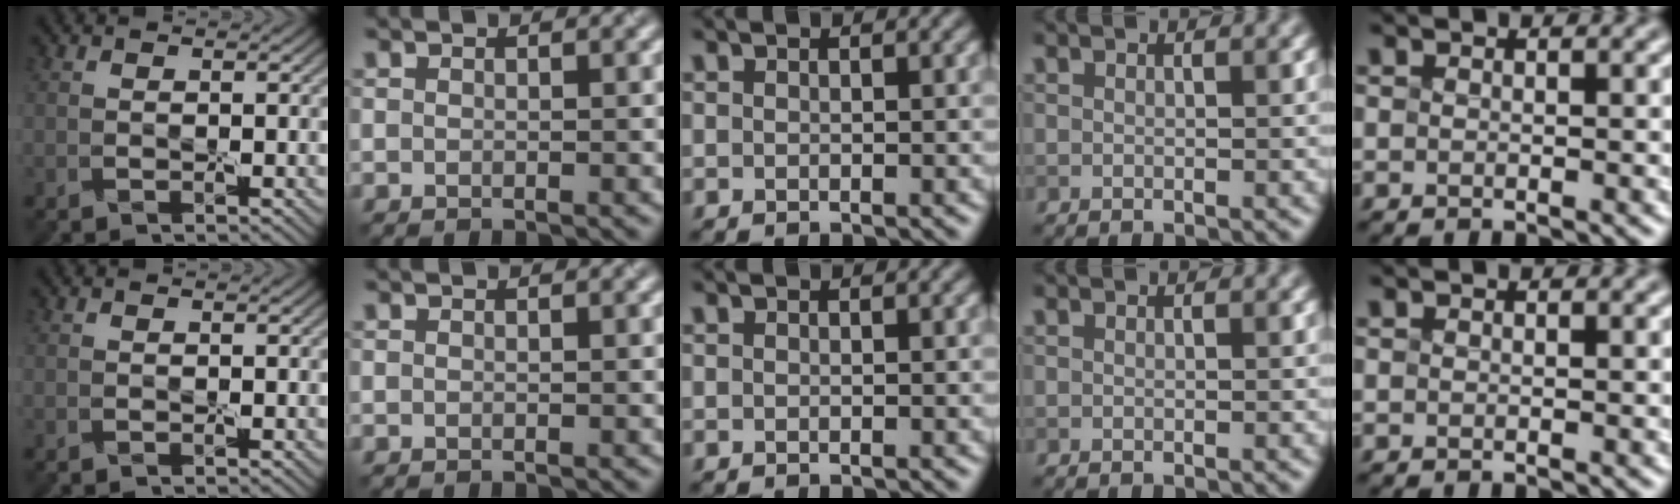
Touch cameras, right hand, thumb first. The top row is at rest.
{}